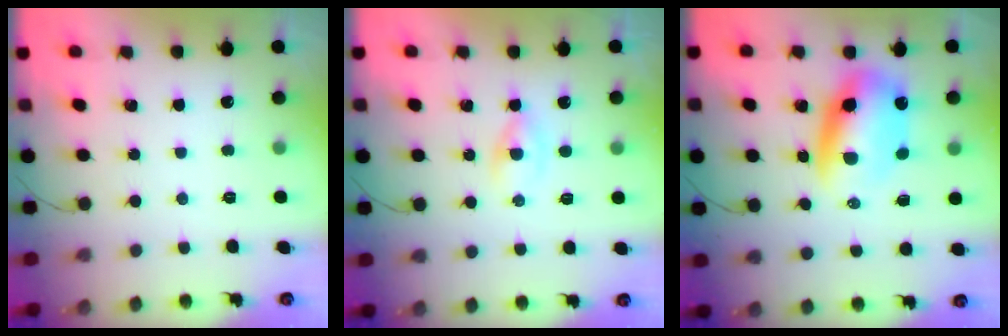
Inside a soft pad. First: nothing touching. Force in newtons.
{"total": 1.5, "press": 1.3, "slide": 0.8}
{"total": 11.0, "press": 10.7, "slide": 2.7}